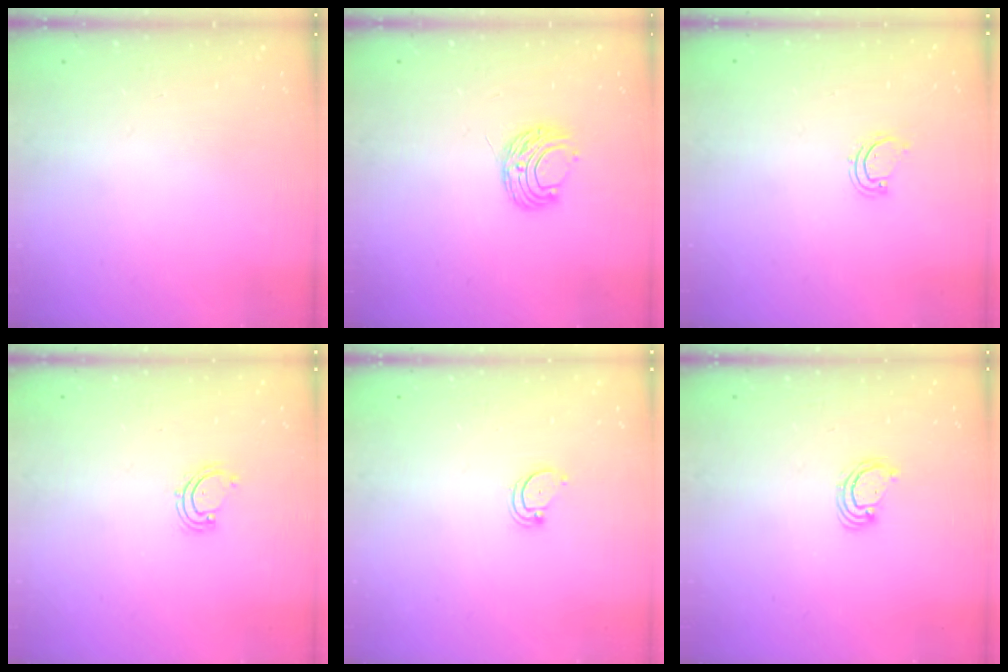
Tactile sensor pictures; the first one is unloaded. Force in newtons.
{"total": 7.5, "press": 7.4, "slide": 0.6}
{"total": 2.5, "press": 2.5, "slide": 0.3}
{"total": 2.7, "press": 2.6, "slide": 0.5}
{"total": 1.8, "press": 1.8, "slide": 0.2}
{"total": 2.5, "press": 2.5, "slide": 0.3}